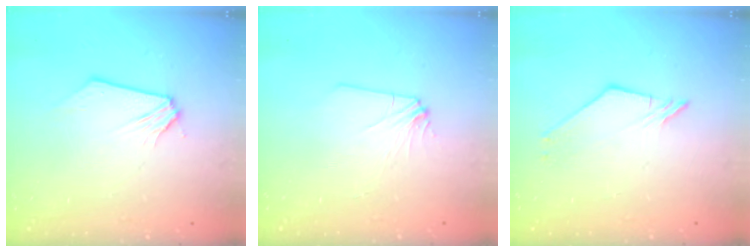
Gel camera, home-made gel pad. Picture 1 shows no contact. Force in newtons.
{"total": 2.5, "press": 2.5, "slide": 0.2}
{"total": 2.2, "press": 2.2, "slide": 0.4}